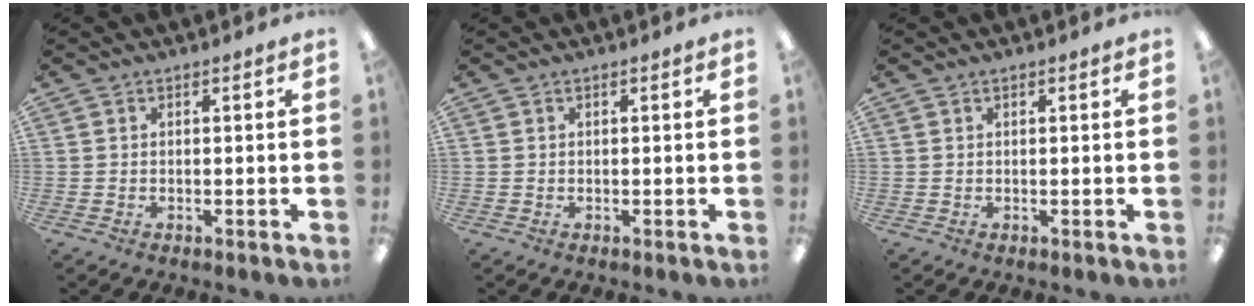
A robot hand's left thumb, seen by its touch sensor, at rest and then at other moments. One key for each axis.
{"total": 0.0}
{"total": 0.0}